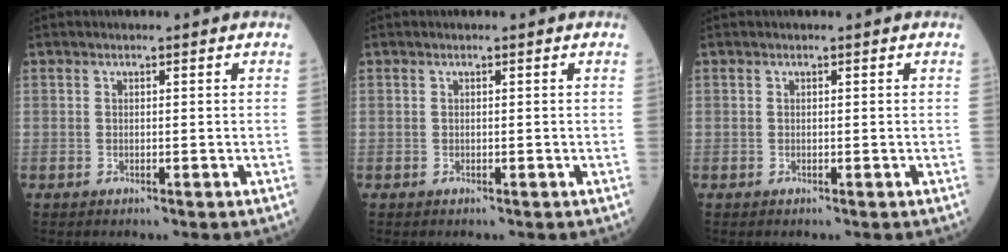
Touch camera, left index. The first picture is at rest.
{"total": 0.0}
{"total": 0.0}